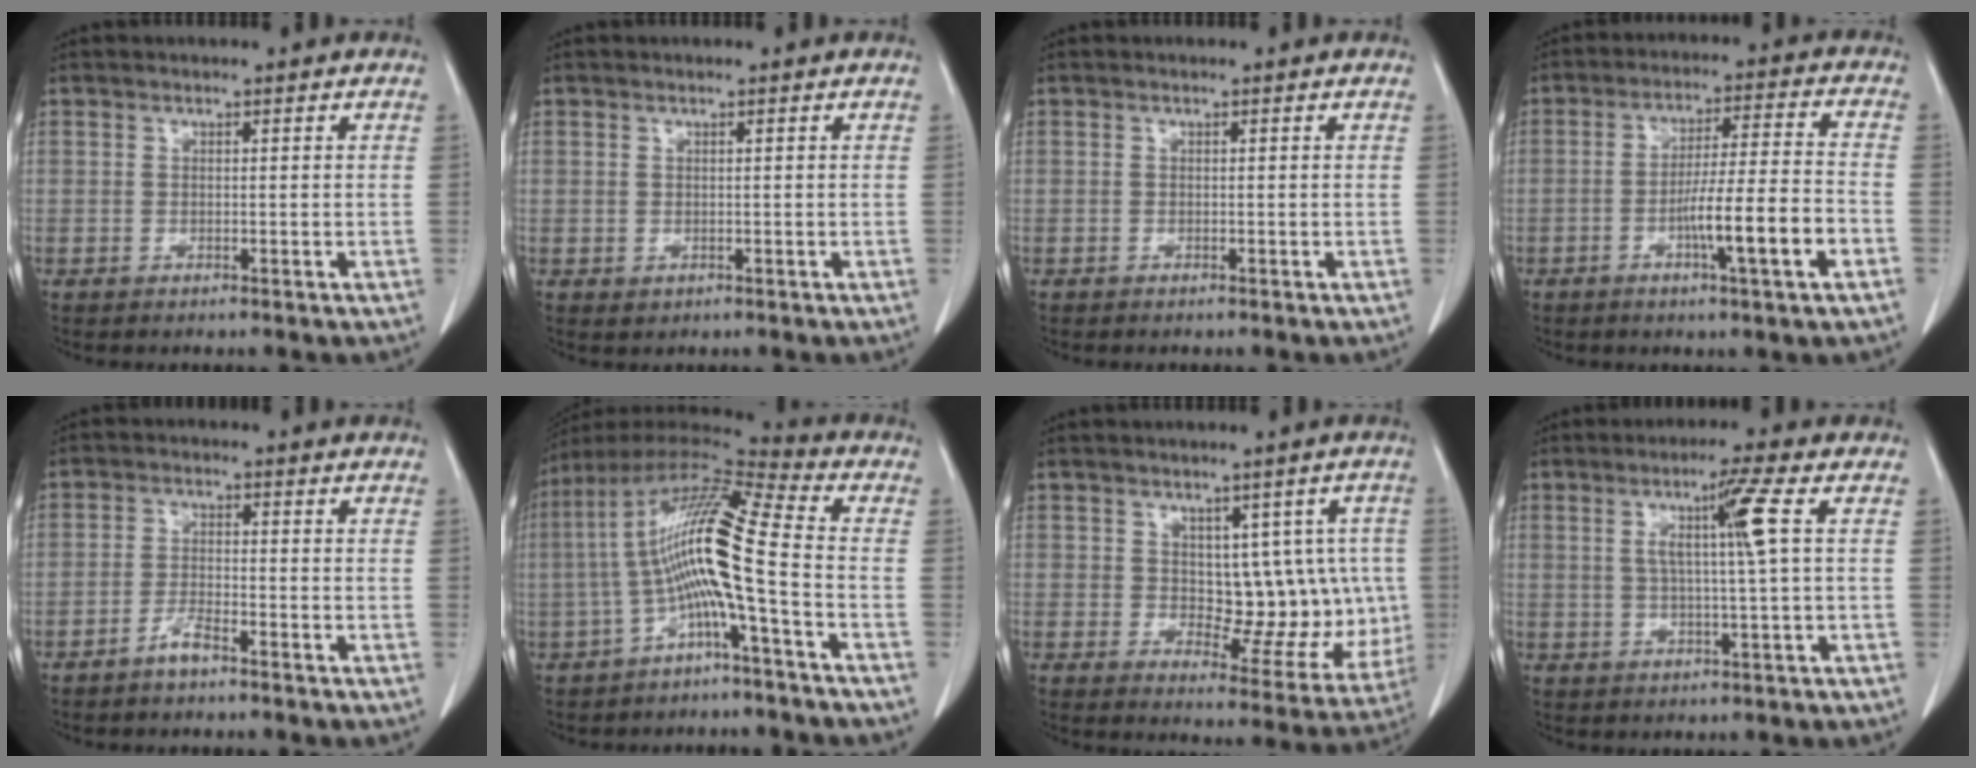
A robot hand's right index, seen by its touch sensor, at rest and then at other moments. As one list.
[{"total": 0.8, "force": [-0.1, 0.8, 0.1], "torque": [-0.003, 0.002, 0.003]}, {"total": 0.0}, {"total": 10.7, "force": [-4.0, -0.2, 9.9], "torque": [-0.163, 0.001, -0.064]}, {"total": 2.7, "force": [-2.3, 0.3, 1.5], "torque": [-0.032, 0.001, -0.045]}, {"total": 13.5, "force": [-2.8, 0.1, 13.2], "torque": [-0.249, 0.031, -0.061]}, {"total": 10.6, "force": [1.2, 6.1, 8.7], "torque": [-0.085, 0.015, 0.035]}, {"total": 6.3, "force": [1.4, -1.3, 6.0], "torque": [-0.108, 0.000, 0.026]}]